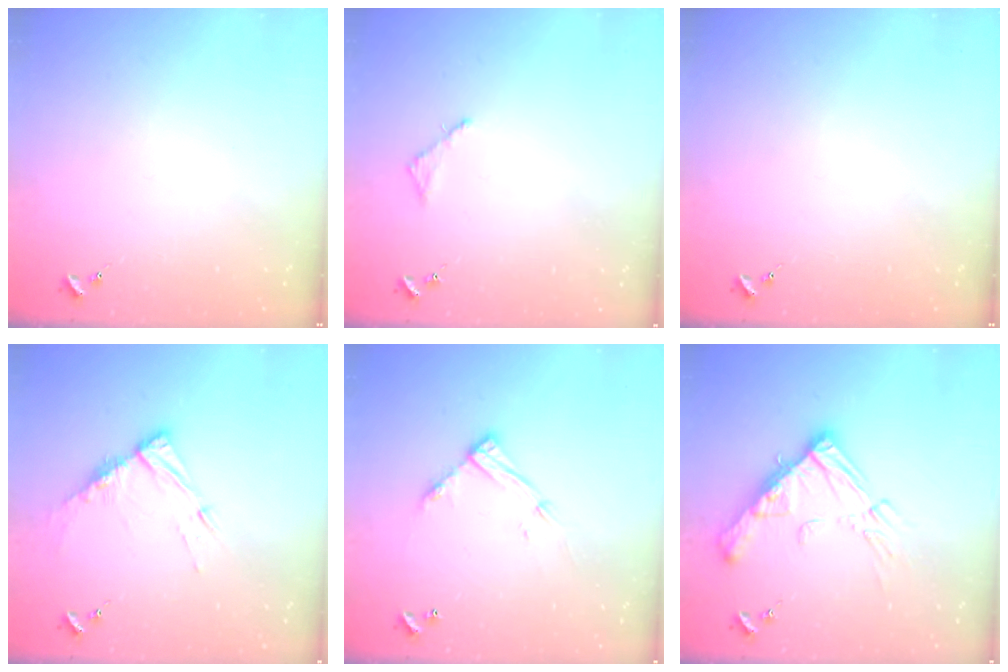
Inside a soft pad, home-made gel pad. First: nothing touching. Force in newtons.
{"total": 2.8, "press": 2.7, "slide": 0.3}
{"total": 0.0}
{"total": 10.5, "press": 10.4, "slide": 1.0}
{"total": 12.2, "press": 12.1, "slide": 0.9}
{"total": 17.3, "press": 17.2, "slide": 1.7}